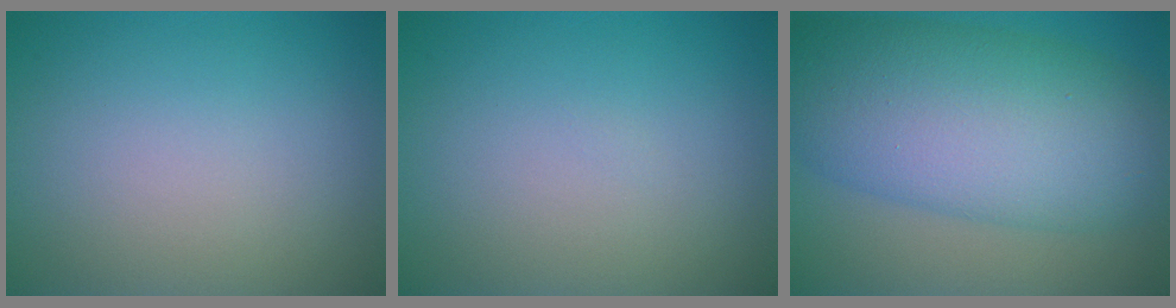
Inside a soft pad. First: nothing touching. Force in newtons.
{"total": 0.0}
{"total": 11.8, "press": 11.8, "slide": 0.1}